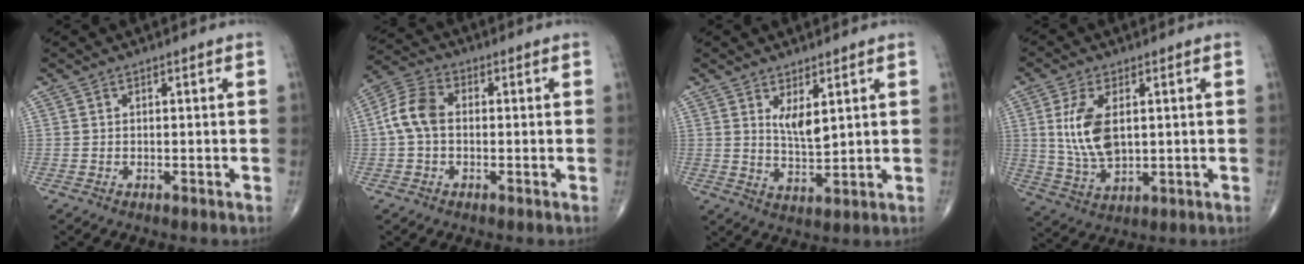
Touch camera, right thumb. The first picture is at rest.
{"total": 7.4, "force": [-0.1, 5.0, 5.5], "torque": [-0.113, 0.023, -0.011]}
{"total": 5.1, "force": [2.3, 1.9, 4.1], "torque": [-0.065, -0.026, 0.048]}
{"total": 10.4, "force": [1.8, 5.5, 8.6], "torque": [-0.173, -0.012, 0.043]}